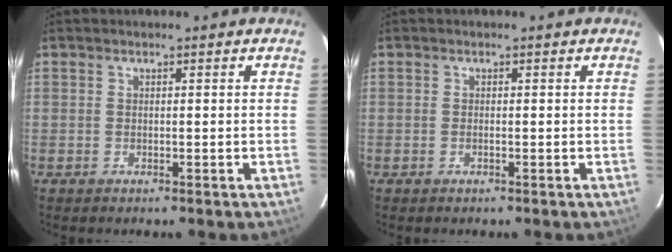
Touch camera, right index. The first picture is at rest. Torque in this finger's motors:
{"motor_torque": [0.07, -0.01, -0.03, 0.01]}